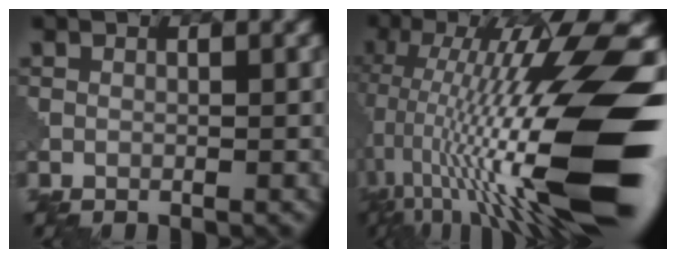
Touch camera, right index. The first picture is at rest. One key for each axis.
{"total": 18.6, "fx": -3.0, "fy": 3.6, "fz": 18.0, "tx": -0.300, "ty": 0.031, "tz": -0.053}